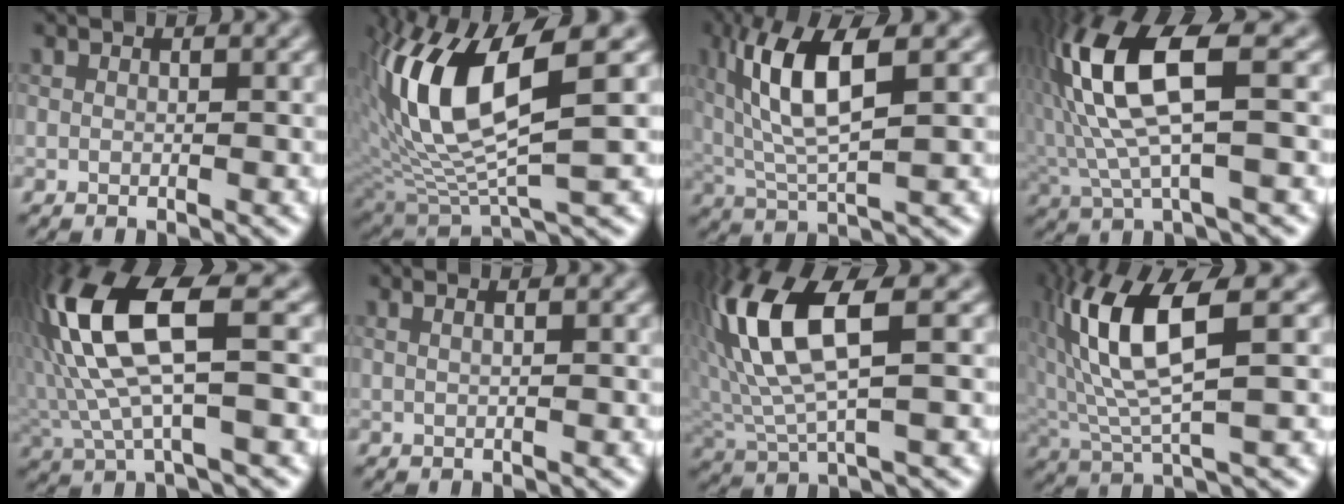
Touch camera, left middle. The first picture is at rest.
{"total": 10.8, "force": [2.2, 3.6, 9.9], "torque": [-0.211, 0.005, 0.045]}
{"total": 7.4, "force": [1.8, 2.3, 6.8], "torque": [-0.135, 0.008, 0.034]}
{"total": 9.4, "force": [1.0, 3.1, 8.8], "torque": [-0.189, 0.012, 0.019]}
{"total": 10.4, "force": [1.2, 3.6, 9.7], "torque": [-0.213, 0.013, 0.021]}
{"total": 1.5, "force": [0.6, 0.8, 1.2], "torque": [0.000, 0.004, -0.011]}
{"total": 9.1, "force": [1.8, 3.1, 8.4], "torque": [-0.180, 0.015, 0.033]}
{"total": 8.4, "force": [1.7, 2.6, 7.8], "torque": [-0.163, 0.009, 0.034]}